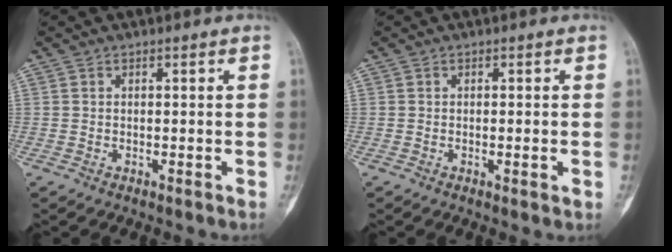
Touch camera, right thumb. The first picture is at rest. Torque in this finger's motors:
{"motor_torque": [-0.64, -0.22, -0.64, 0.10, -0.04]}